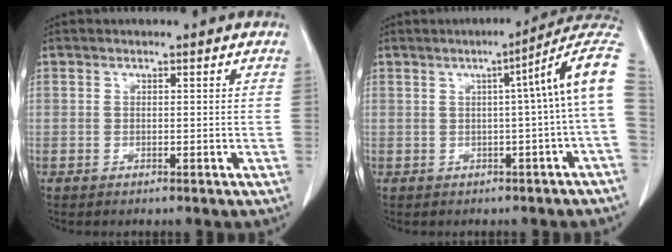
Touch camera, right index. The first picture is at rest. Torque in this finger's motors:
{"motor_torque": [0.70, -0.36, 0.40, 0.09]}